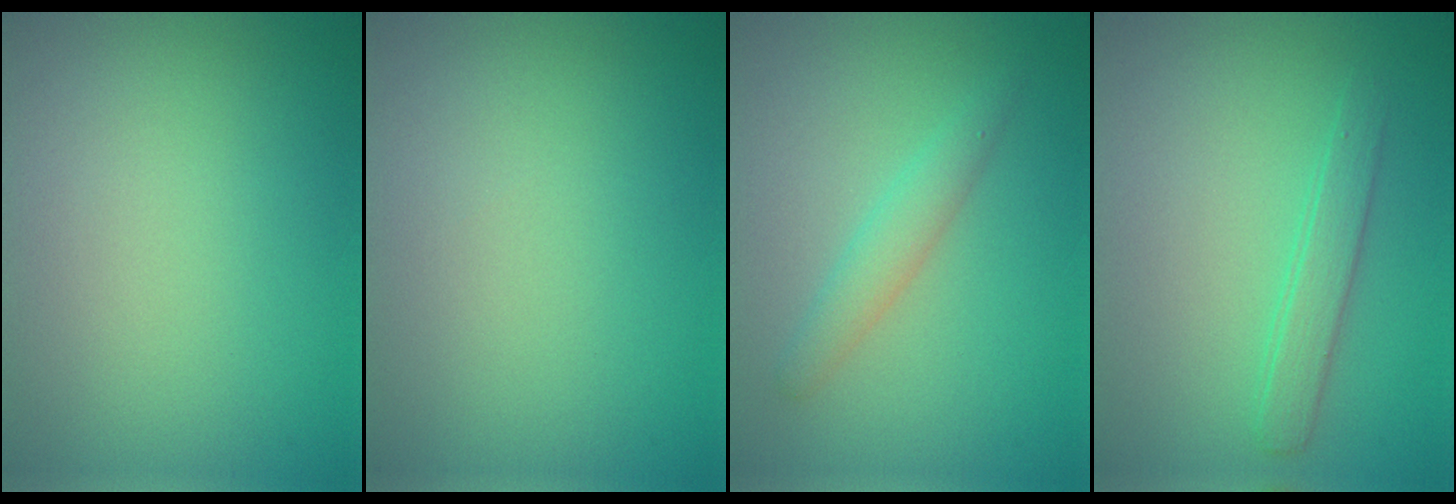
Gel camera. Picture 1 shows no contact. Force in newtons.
{"total": 0.0}
{"total": 2.1, "press": 2.1, "slide": 0.1}
{"total": 2.0, "press": 2.0, "slide": 0.0}